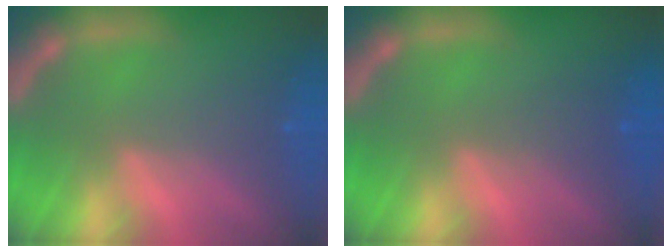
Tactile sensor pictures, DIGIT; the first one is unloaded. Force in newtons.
{"total": 1.5}